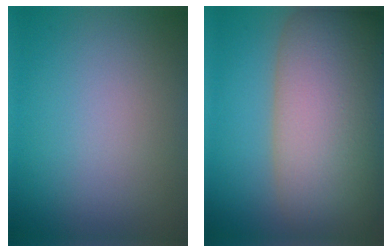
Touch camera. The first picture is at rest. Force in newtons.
{"total": 15.0, "press": 15.0, "slide": 0.6}